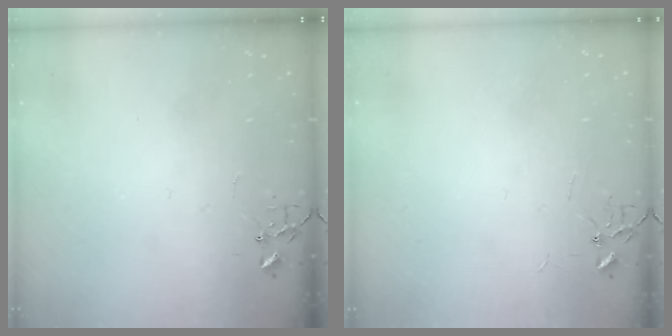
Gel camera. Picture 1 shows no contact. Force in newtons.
{"total": 1.8, "press": 1.8, "slide": 0.2}